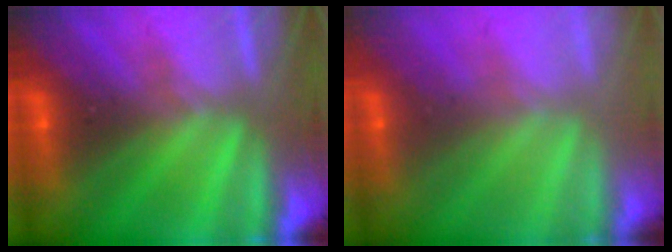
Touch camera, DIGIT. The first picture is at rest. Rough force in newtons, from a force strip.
{"total": 2.3}